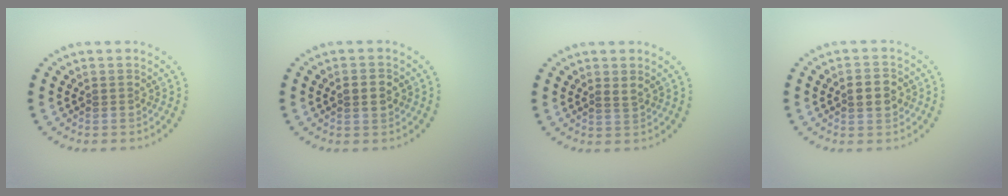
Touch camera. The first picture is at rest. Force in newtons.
{"total": 1.6, "press": 1.6, "slide": 0.2}
{"total": 0.9, "press": 0.8, "slide": 0.4}
{"total": 2.7, "press": 2.7, "slide": 0.1}